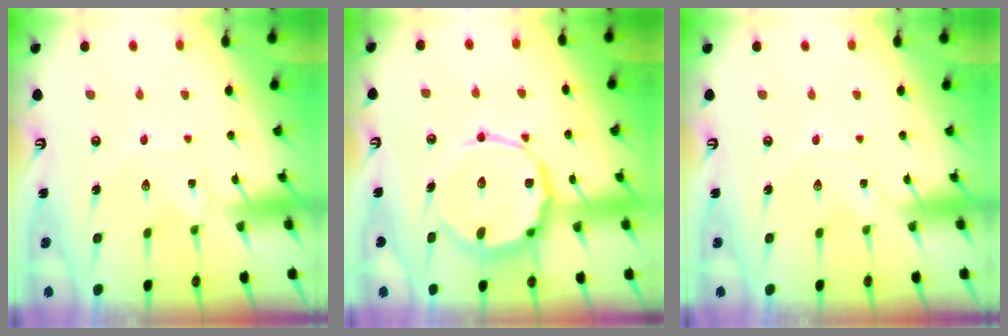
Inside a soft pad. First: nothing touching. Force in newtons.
{"total": 14.6, "press": 14.5, "slide": 1.9}
{"total": 0.0}